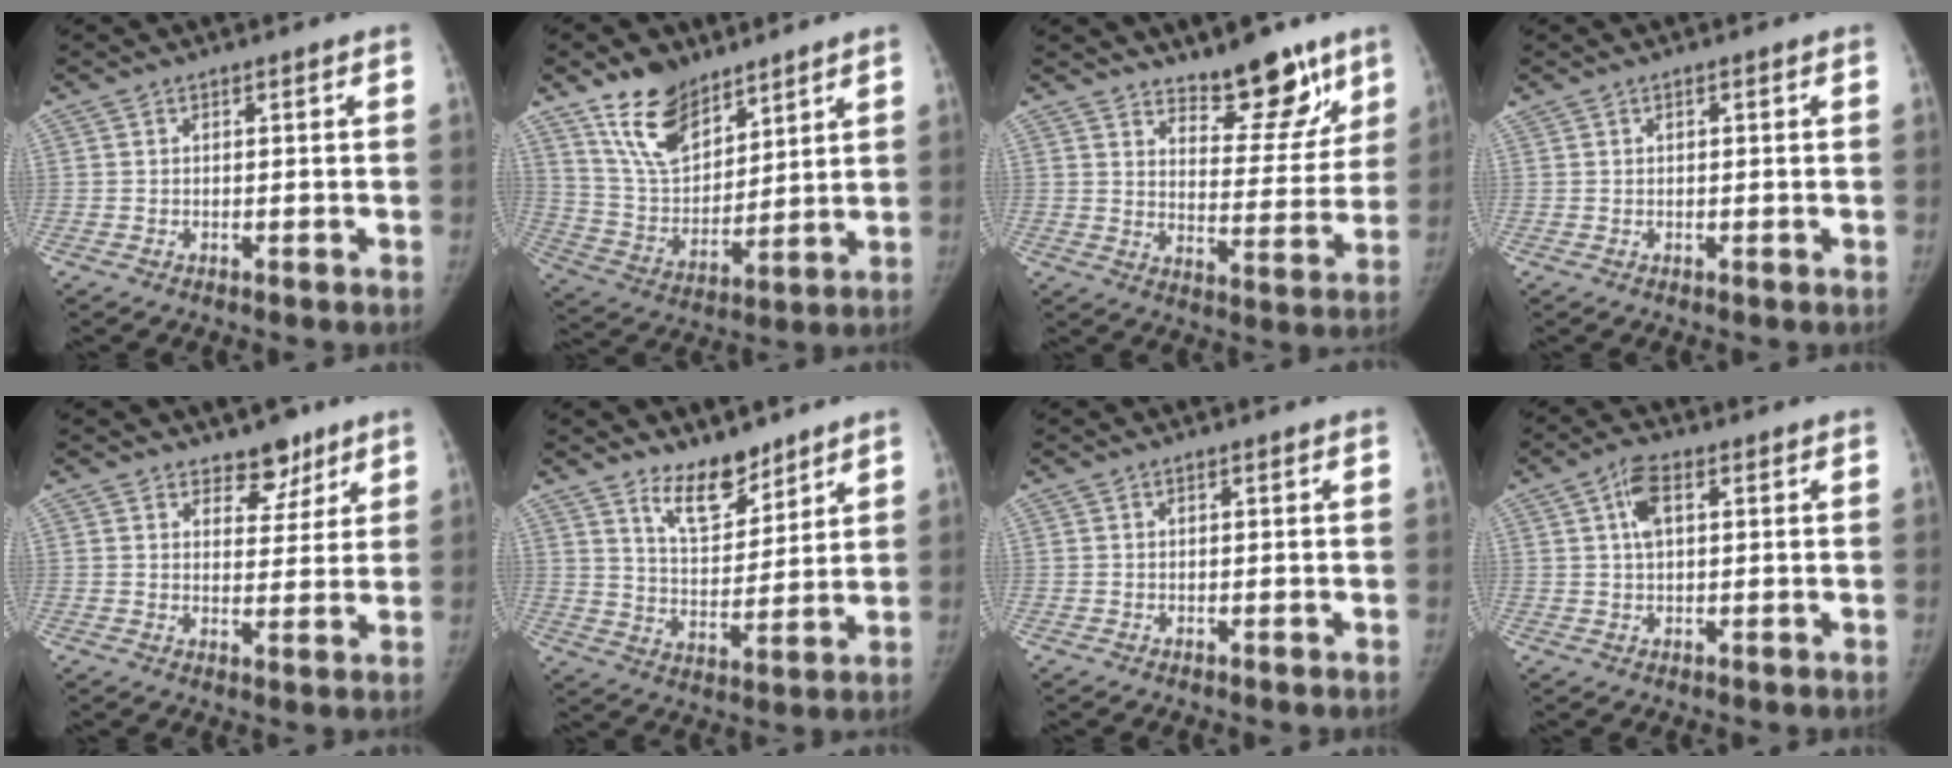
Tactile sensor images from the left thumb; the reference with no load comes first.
{"total": 14.5, "force": [10.0, 7.7, 7.0], "torque": [-0.094, -0.056, 0.200]}
{"total": 13.4, "force": [9.9, 5.6, 7.1], "torque": [-0.041, -0.072, 0.150]}
{"total": 0.6, "force": [0.2, 0.4, 0.4], "torque": [-0.004, 0.001, 0.003]}
{"total": 5.7, "force": [4.2, 3.5, 1.7], "torque": [0.013, -0.026, 0.064]}
{"total": 9.6, "force": [7.3, 4.4, 4.4], "torque": [-0.045, -0.063, 0.135]}
{"total": 0.0}
{"total": 5.2, "force": [1.5, 2.8, 4.1], "torque": [-0.075, 0.009, 0.027]}